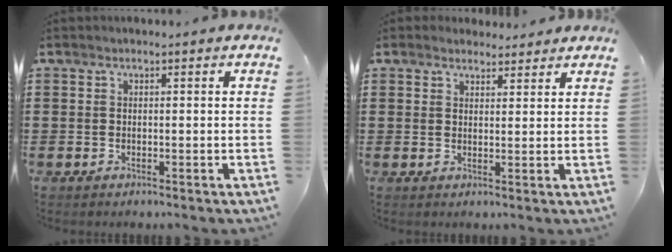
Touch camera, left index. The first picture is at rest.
{"total": 2.6, "force": [2.4, 0.9, 0.2], "torque": [-0.001, -0.002, 0.046]}